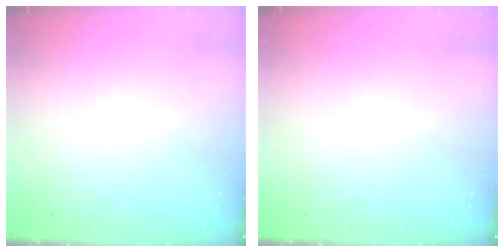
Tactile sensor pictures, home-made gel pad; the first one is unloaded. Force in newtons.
{"total": 0.0}